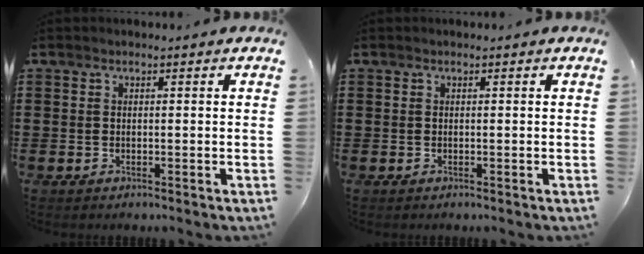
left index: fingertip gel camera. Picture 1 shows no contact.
{"total": 0.0}